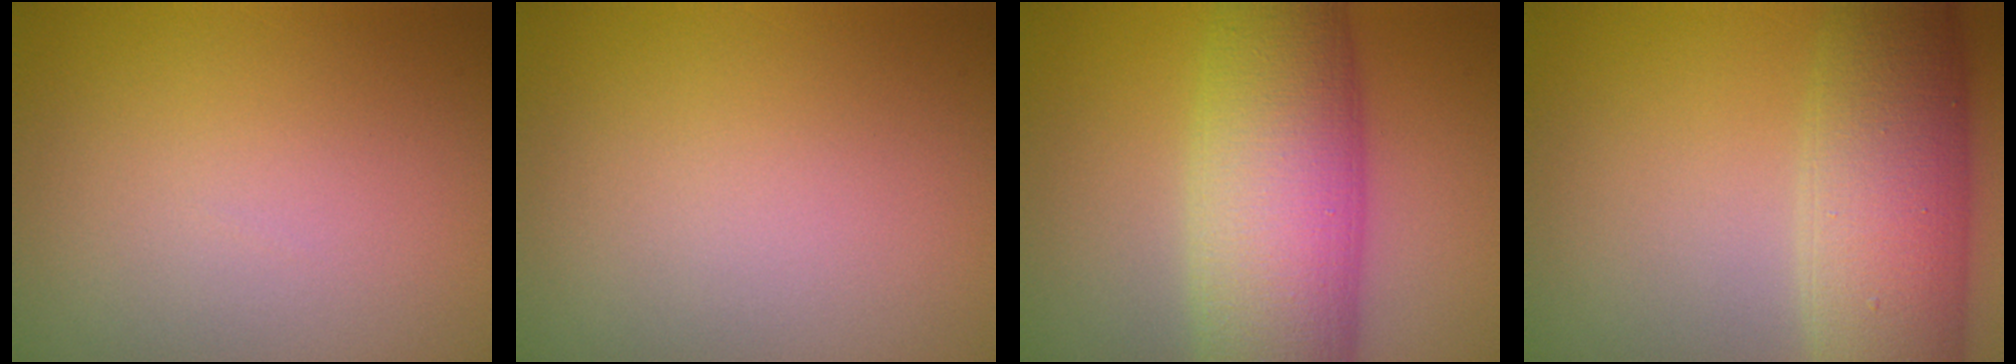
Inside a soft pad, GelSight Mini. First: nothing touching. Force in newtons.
{"total": 0.0}
{"total": 11.4, "press": 11.4, "slide": 0.4}
{"total": 9.2, "press": 9.2, "slide": 0.3}